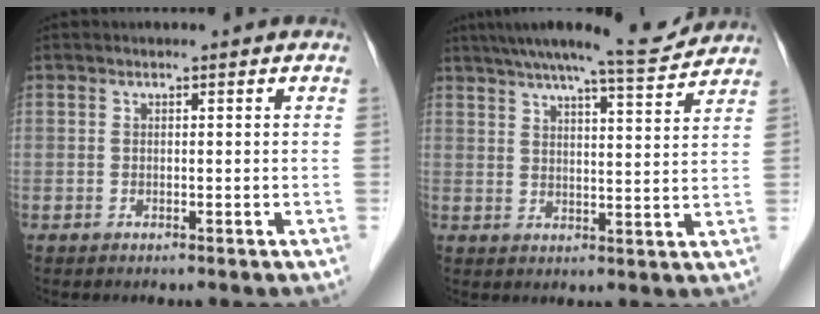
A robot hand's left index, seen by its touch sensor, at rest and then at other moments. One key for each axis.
{"total": 11.9, "fx": 11.0, "fy": 0.3, "fz": 4.6, "tx": -0.072, "ty": 0.005, "tz": 0.150}